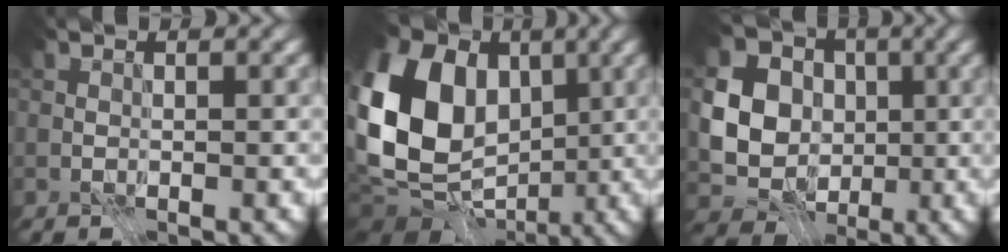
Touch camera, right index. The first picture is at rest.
{"total": 16.0, "force": [0.1, 11.9, 10.8], "torque": [-0.230, 0.017, -0.005]}
{"total": 8.7, "force": [-0.5, 7.5, 4.4], "torque": [-0.074, -0.019, -0.020]}